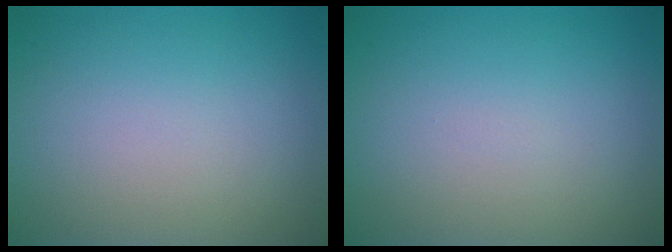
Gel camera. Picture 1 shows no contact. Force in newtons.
{"total": 0.0}